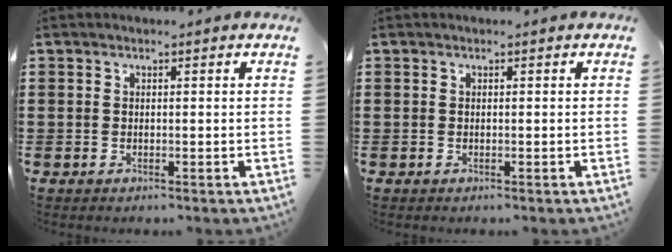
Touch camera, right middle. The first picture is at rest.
{"total": 0.0}